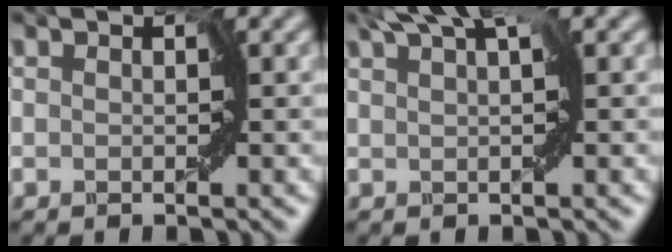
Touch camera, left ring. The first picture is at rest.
{"total": 2.4, "force": [1.5, 0.1, 1.8], "torque": [-0.033, 0.006, 0.022]}